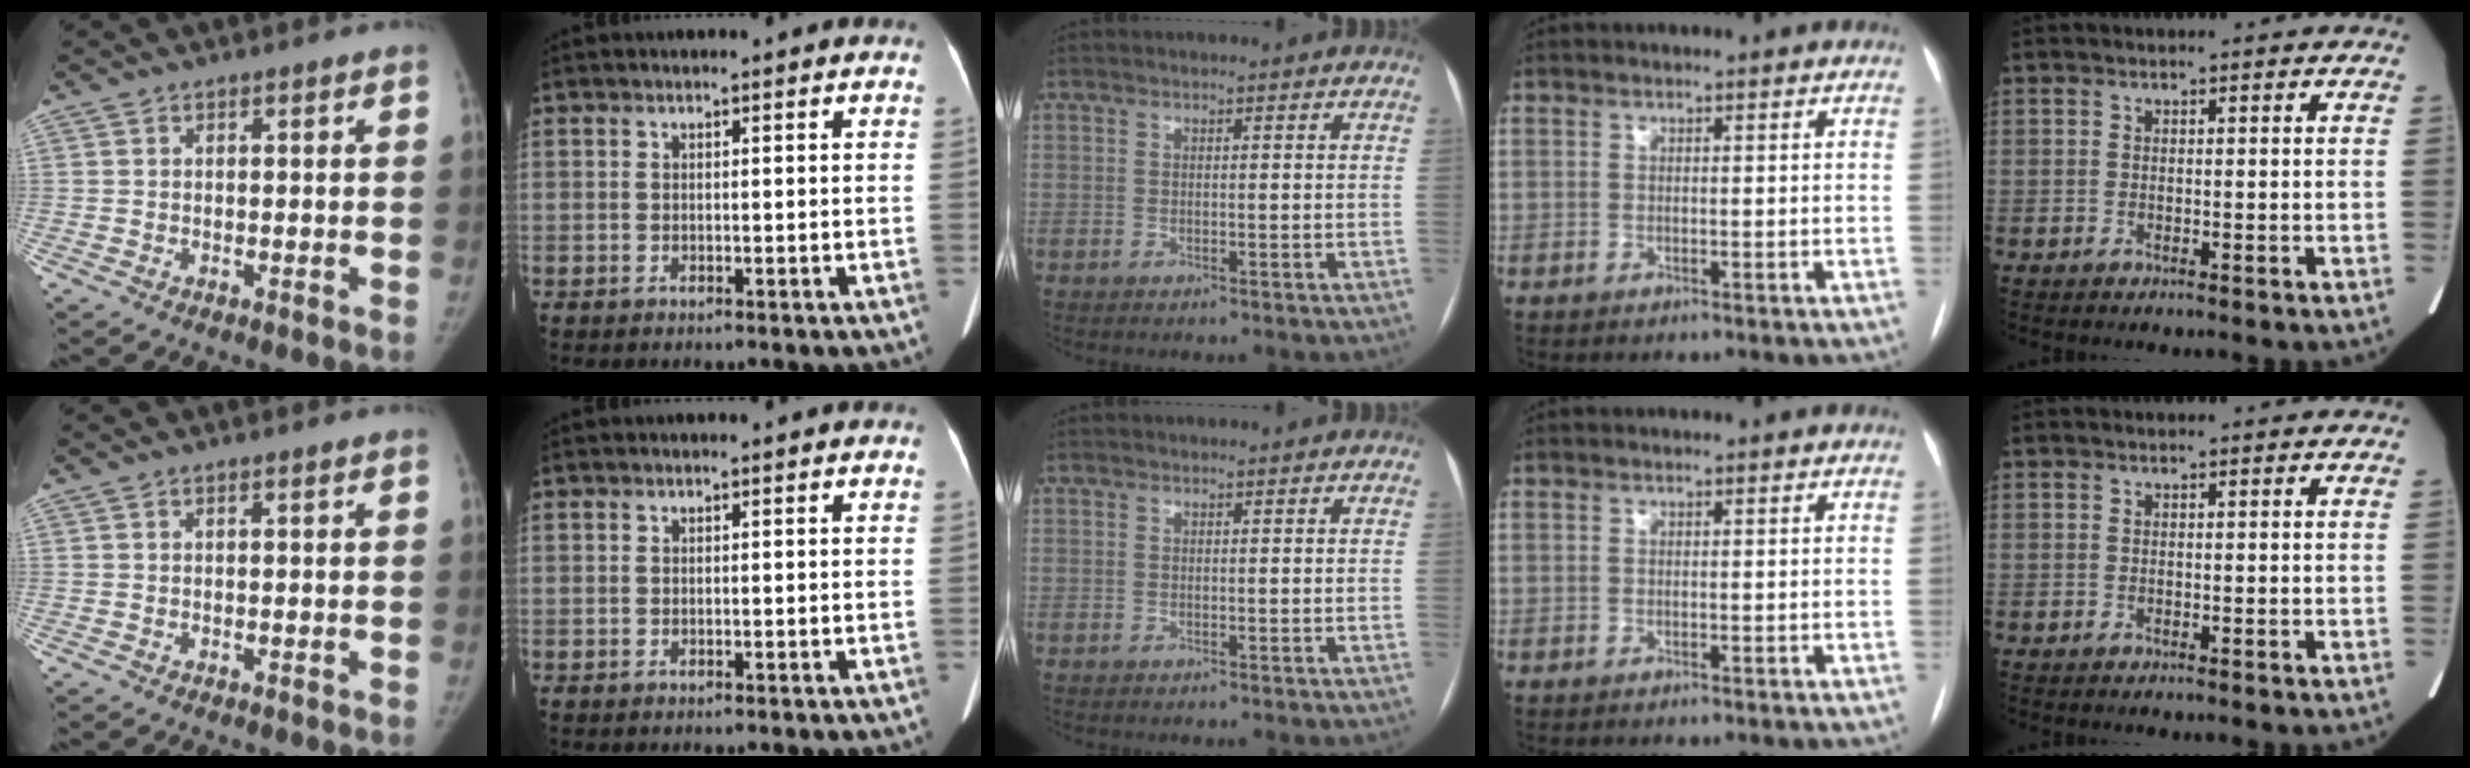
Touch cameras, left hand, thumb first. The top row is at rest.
{}